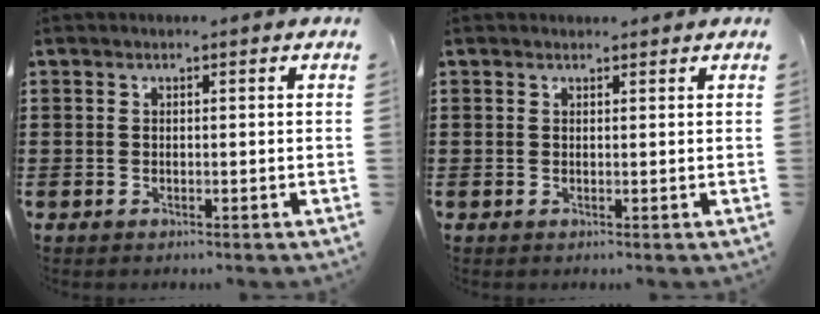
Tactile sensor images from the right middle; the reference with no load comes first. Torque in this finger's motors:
{"motor_torque": [-0.14, 0.05, -0.03, -0.01]}